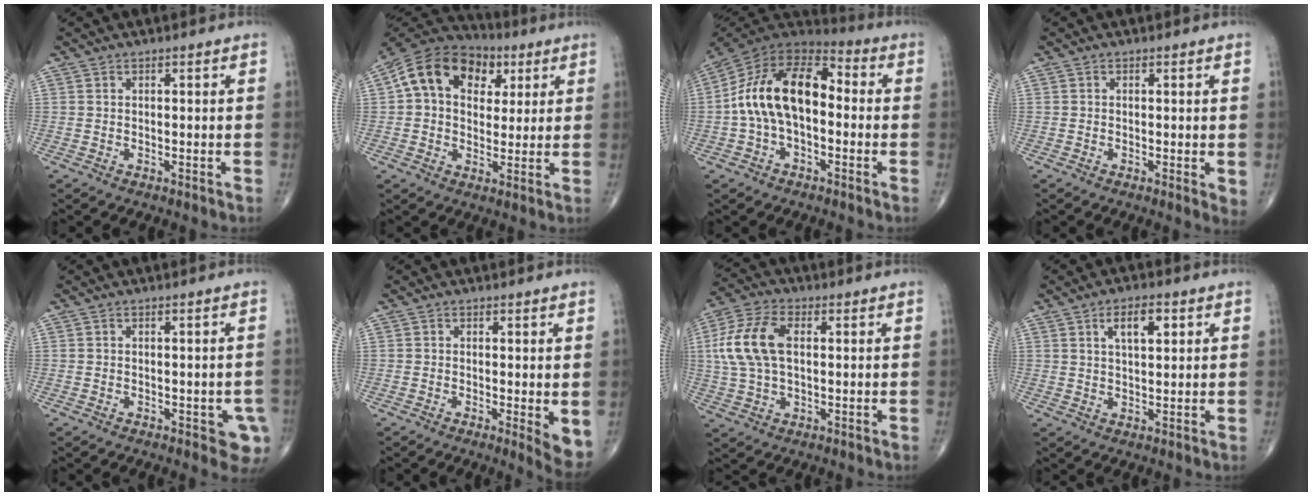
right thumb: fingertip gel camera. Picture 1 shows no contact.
{"total": 15.9, "force": [4.7, 11.5, 10.0], "torque": [-0.144, 0.015, 0.069]}
{"total": 17.1, "force": [-0.7, 10.0, 13.8], "torque": [-0.236, 0.047, -0.024]}
{"total": 2.2, "force": [-0.2, 0.7, 2.0], "torque": [-0.028, -0.008, -0.007]}
{"total": 4.8, "force": [-1.8, 2.3, 3.8], "torque": [-0.020, -0.001, -0.022]}
{"total": 4.7, "force": [-0.5, 1.3, 4.5], "torque": [-0.062, -0.013, -0.011]}
{"total": 12.3, "force": [1.8, 7.0, 10.0], "torque": [-0.215, 0.016, 0.031]}
{"total": 5.8, "force": [2.3, 2.5, 4.6], "torque": [-0.065, -0.007, 0.039]}